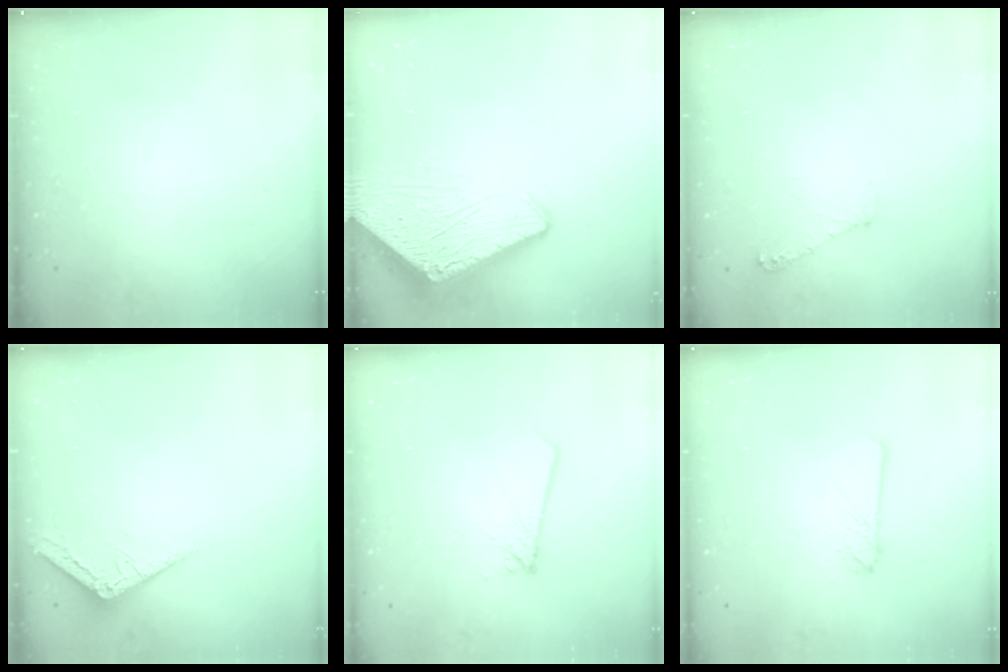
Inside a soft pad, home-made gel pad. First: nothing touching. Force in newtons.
{"total": 7.1, "press": 7.0, "slide": 0.7}
{"total": 5.7, "press": 5.7, "slide": 0.5}
{"total": 3.6, "press": 3.6, "slide": 0.4}
{"total": 1.9, "press": 1.9, "slide": 0.1}
{"total": 4.1, "press": 4.1, "slide": 0.4}